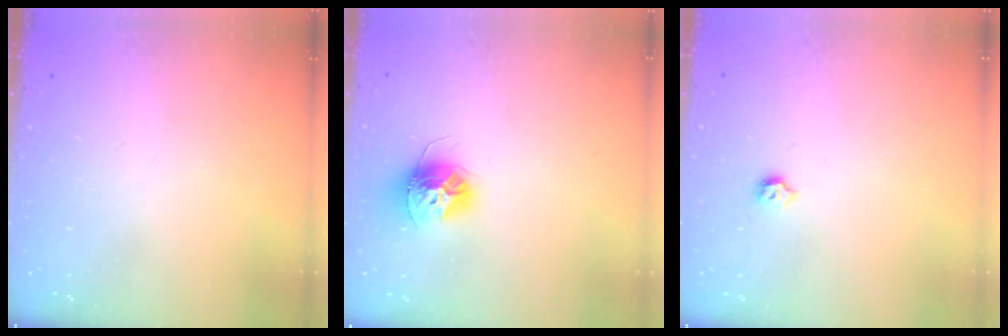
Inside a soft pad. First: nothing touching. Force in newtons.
{"total": 11.3, "press": 11.3, "slide": 0.7}
{"total": 3.4, "press": 3.3, "slide": 0.6}